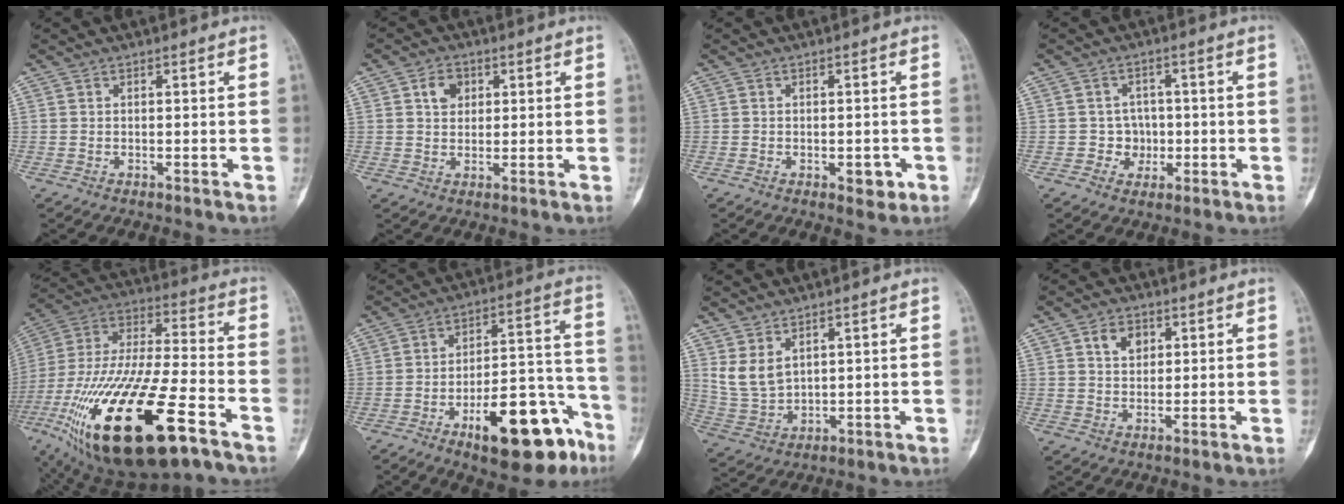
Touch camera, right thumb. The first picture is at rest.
{"total": 4.3, "force": [1.5, 3.4, 2.3], "torque": [-0.020, -0.001, 0.024]}
{"total": 3.1, "force": [-1.0, 1.7, 2.4], "torque": [-0.017, 0.004, -0.008]}
{"total": 4.2, "force": [-0.6, 4.1, 0.9], "torque": [0.023, 0.014, -0.012]}
{"total": 33.0, "force": [-15.7, 11.1, 26.9], "torque": [-0.562, 0.021, -0.267]}
{"total": 20.3, "force": [-10.8, 7.8, 15.3], "torque": [-0.175, 0.083, -0.152]}
{"total": 6.4, "force": [3.0, 3.9, 4.0], "torque": [-0.072, -0.017, 0.078]}
{"total": 4.7, "force": [1.9, 3.4, 2.6], "torque": [-0.028, -0.005, 0.031]}